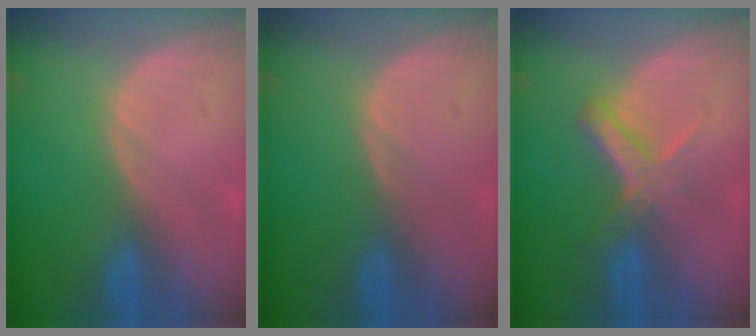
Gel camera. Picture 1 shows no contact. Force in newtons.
{"total": 0.0}
{"total": 5.8, "press": 5.3, "slide": 2.4}